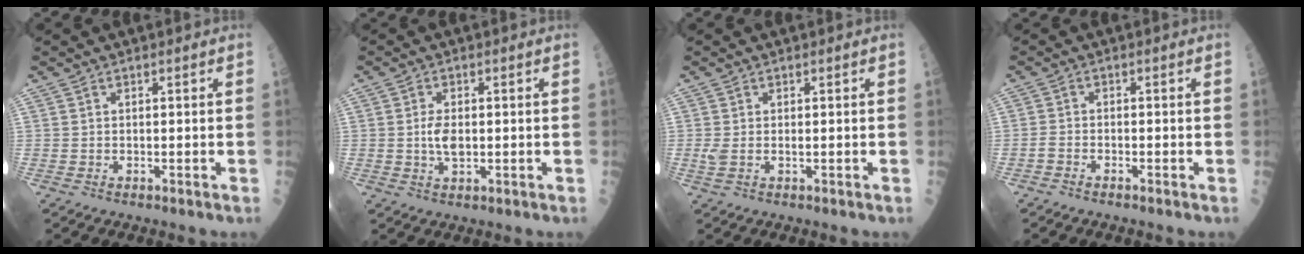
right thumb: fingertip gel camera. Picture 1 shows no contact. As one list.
[{"total": 3.8, "force": [-0.1, 2.0, 3.3], "torque": [-0.058, -0.003, -0.001]}, {"total": 2.0, "force": [0.0, 0.9, 1.8], "torque": [-0.054, 0.002, 0.003]}, {"total": 1.2, "force": [-1.0, 0.2, 0.7], "torque": [-0.022, 0.008, -0.019]}]